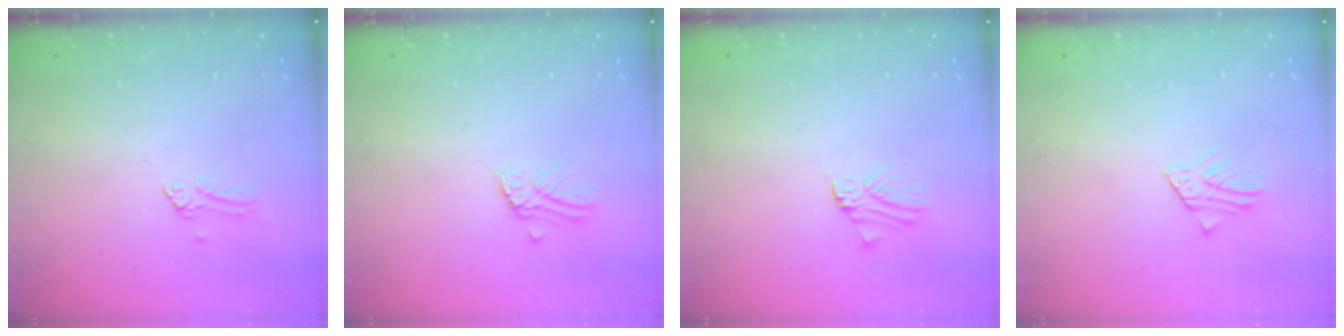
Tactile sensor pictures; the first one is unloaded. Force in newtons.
{"total": 1.9, "press": 1.9, "slide": 0.1}
{"total": 0.0}
{"total": 1.3, "press": 1.3, "slide": 0.1}